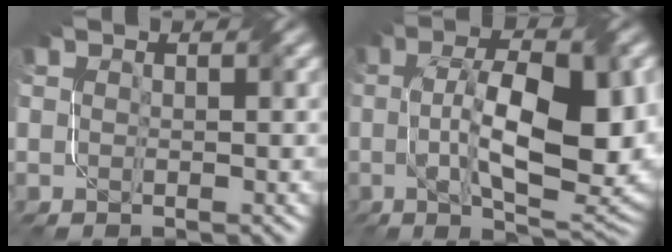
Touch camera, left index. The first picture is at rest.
{"total": 12.8, "force": [0.0, 4.8, 11.9], "torque": [-0.182, 0.003, 0.008]}